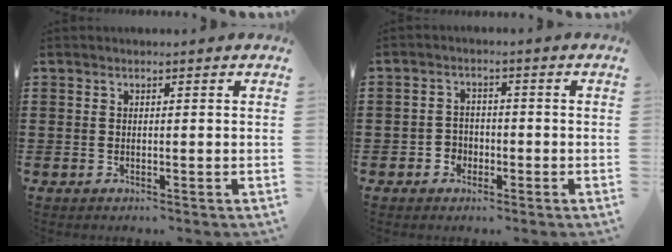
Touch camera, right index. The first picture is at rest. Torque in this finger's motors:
{"motor_torque": [0.28, 0.36, 0.01, 0.02]}